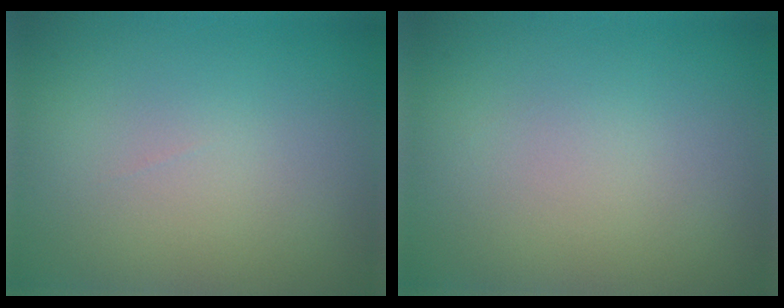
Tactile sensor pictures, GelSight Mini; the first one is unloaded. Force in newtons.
{"total": 0.0}